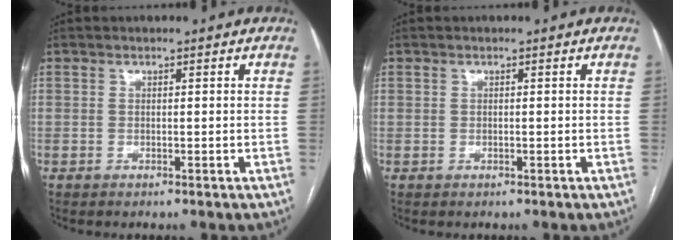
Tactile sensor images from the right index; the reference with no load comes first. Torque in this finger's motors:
{"motor_torque": [-0.01, -0.05, 0.08, 0.01]}